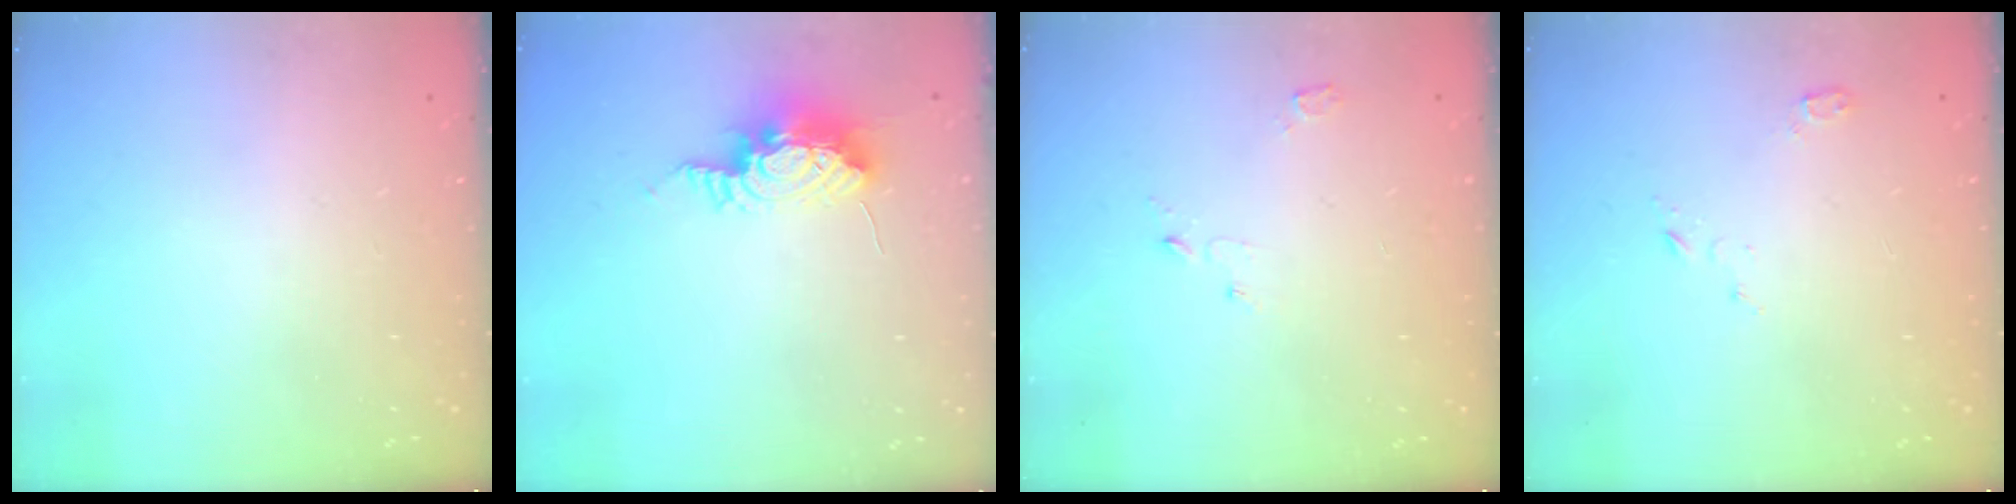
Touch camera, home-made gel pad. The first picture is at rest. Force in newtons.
{"total": 8.6, "press": 8.5, "slide": 0.7}
{"total": 3.1, "press": 3.1, "slide": 0.3}
{"total": 3.4, "press": 3.4, "slide": 0.4}